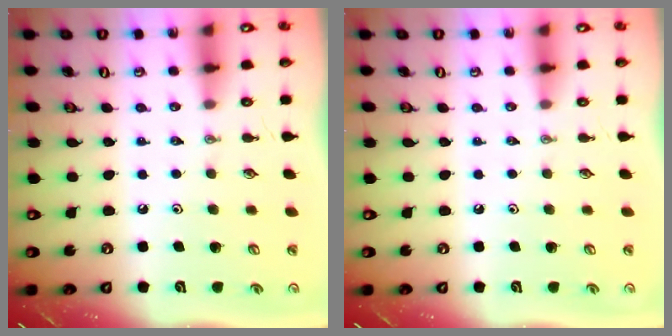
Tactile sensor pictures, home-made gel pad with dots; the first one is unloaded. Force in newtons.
{"total": 0.0}